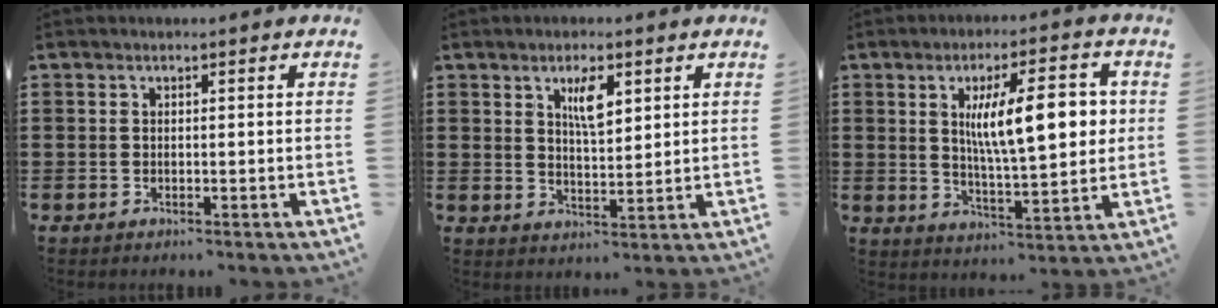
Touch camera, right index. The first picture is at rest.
{"total": 4.8, "force": [2.3, 1.6, 3.9], "torque": [-0.067, 0.000, 0.036]}
{"total": 12.4, "force": [2.6, 3.8, 11.5], "torque": [-0.190, 0.002, 0.039]}